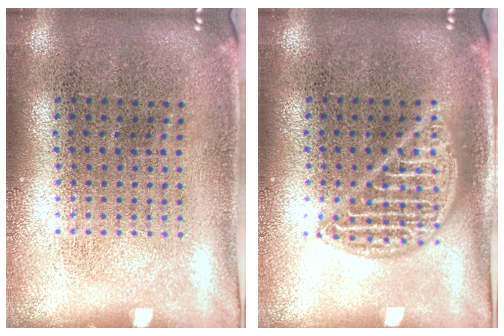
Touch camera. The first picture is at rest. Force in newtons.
{"total": 2.1, "press": 2.0, "slide": 0.2}